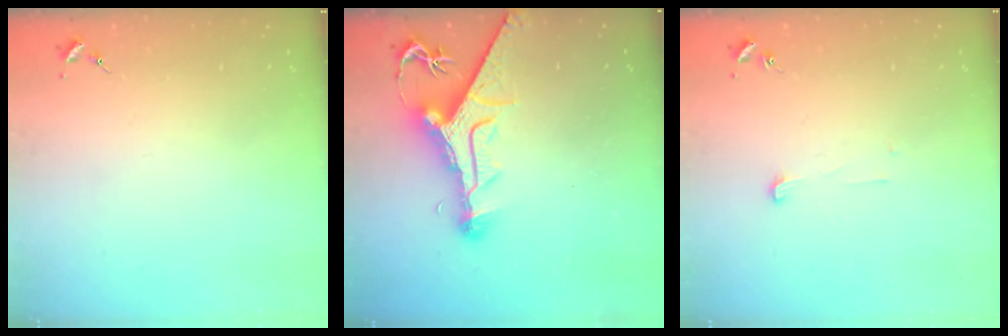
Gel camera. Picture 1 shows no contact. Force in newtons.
{"total": 14.2, "press": 14.1, "slide": 1.7}
{"total": 3.4, "press": 3.4, "slide": 0.4}